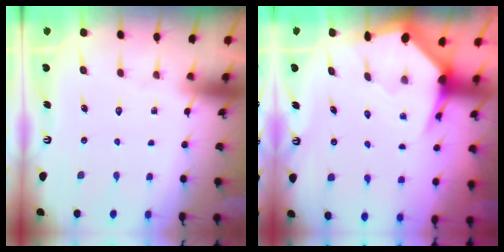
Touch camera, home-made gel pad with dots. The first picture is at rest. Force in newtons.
{"total": 4.4, "press": 4.4, "slide": 0.6}